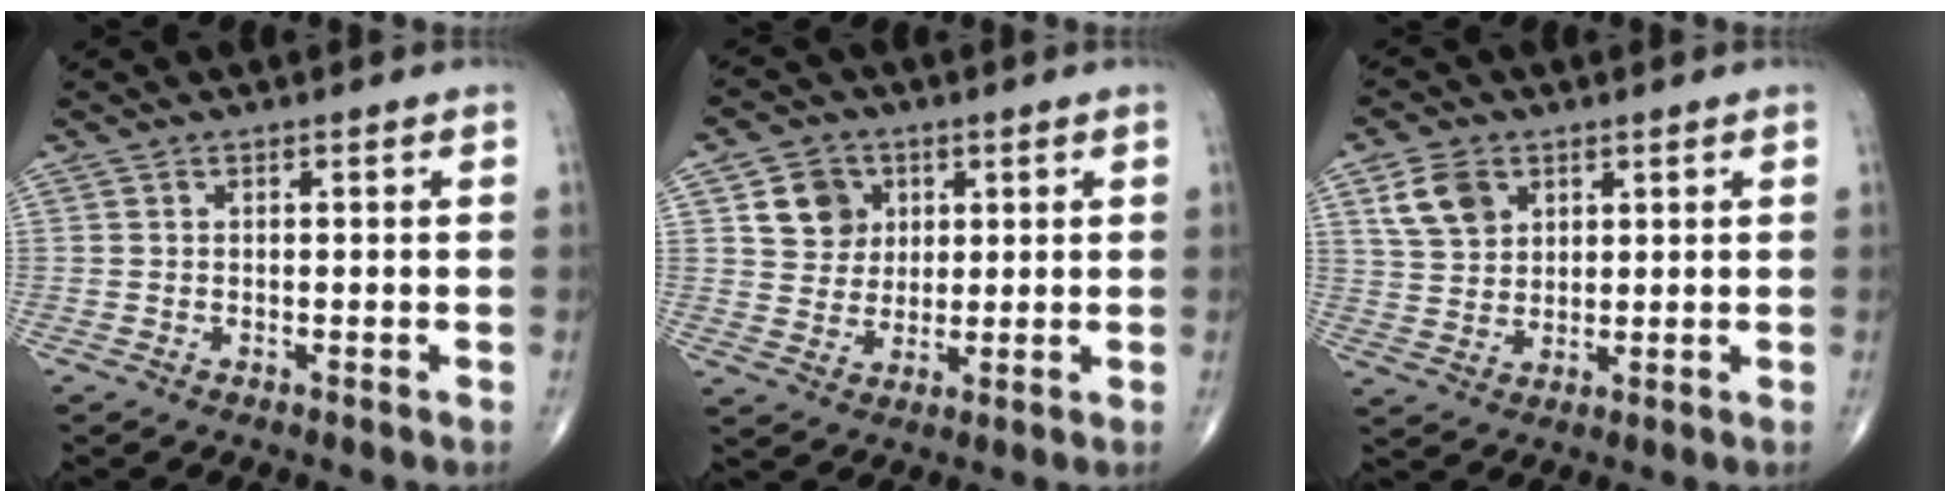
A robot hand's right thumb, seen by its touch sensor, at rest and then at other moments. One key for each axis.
{"total": 7.7, "fx": 2.7, "fy": 6.7, "fz": 2.7, "tx": -0.014, "ty": -0.009, "tz": 0.049}
{"total": 7.4, "fx": 3.4, "fy": 5.3, "fz": 3.8, "tx": -0.055, "ty": -0.009, "tz": 0.068}